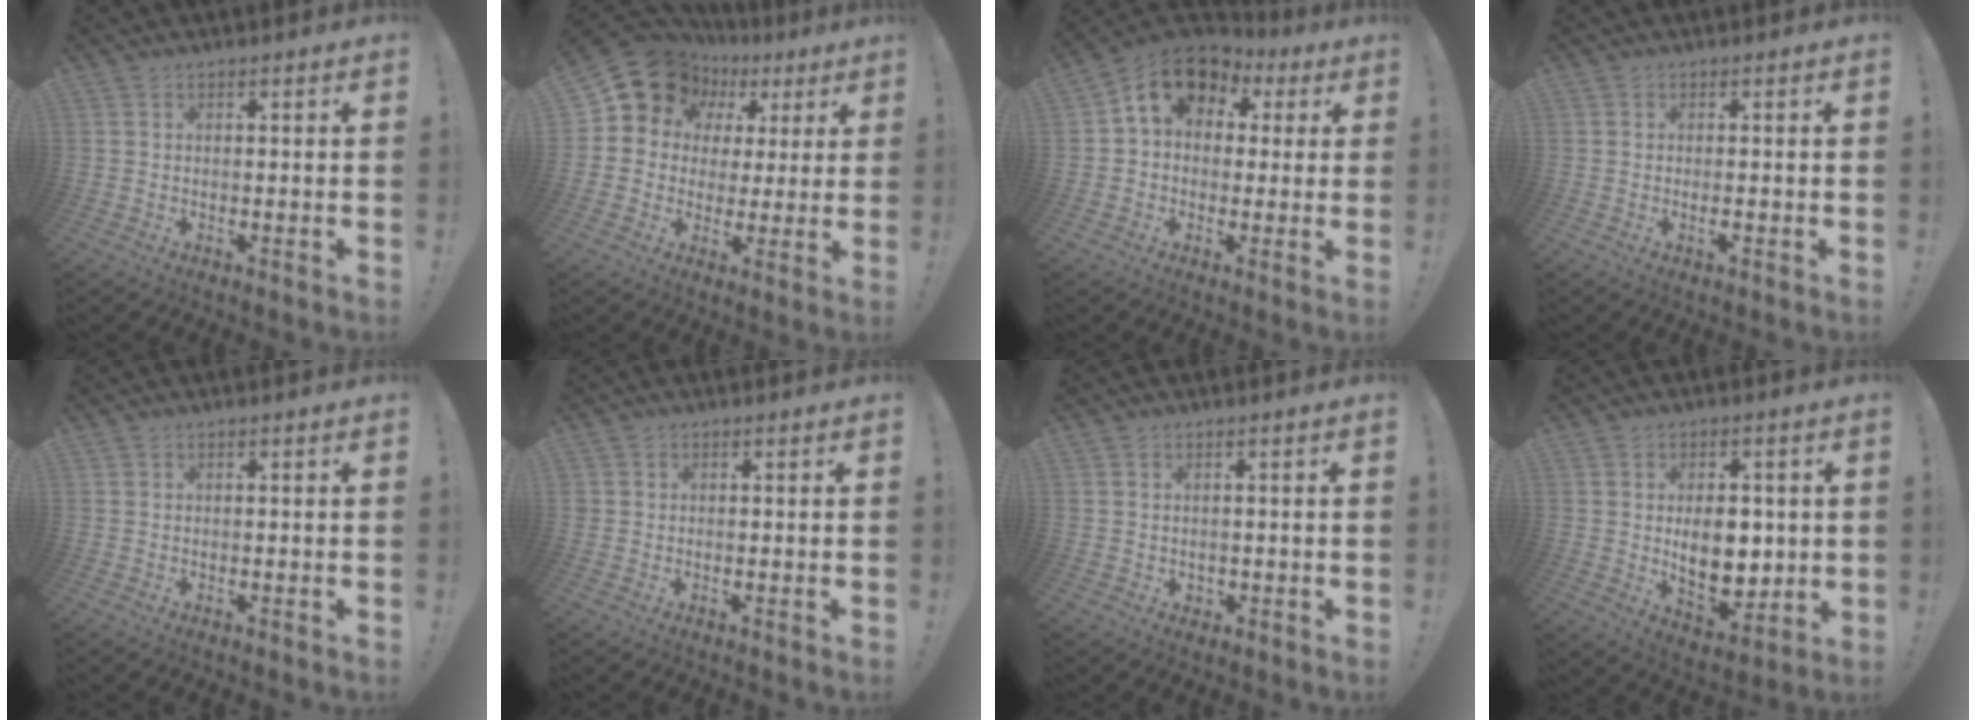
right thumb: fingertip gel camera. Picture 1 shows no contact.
{"total": 13.8, "force": [7.3, 10.4, 5.4], "torque": [-0.085, -0.043, 0.144]}
{"total": 11.2, "force": [4.2, 8.3, 6.1], "torque": [-0.096, -0.011, 0.083]}
{"total": 1.4, "force": [-0.7, 0.2, 1.2], "torque": [-0.022, 0.002, -0.011]}
{"total": 0.0}
{"total": 1.0, "force": [0.2, 0.9, 0.0], "torque": [-0.003, 0.002, 0.005]}
{"total": 1.3, "force": [0.5, 1.2, 0.2], "torque": [0.000, -0.003, 0.008]}
{"total": 11.9, "force": [0.7, 8.2, 8.6], "torque": [-0.118, -0.014, 0.016]}